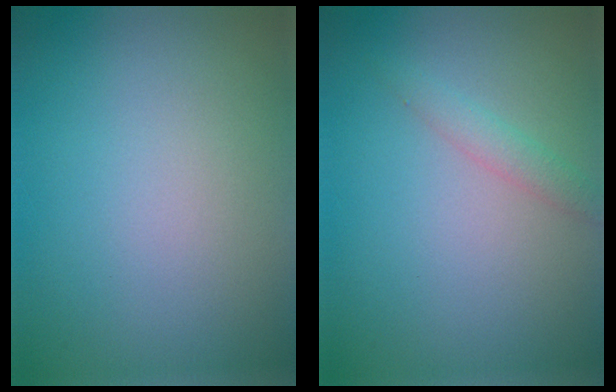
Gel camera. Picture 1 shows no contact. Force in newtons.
{"total": 1.5, "press": 1.5, "slide": 0.0}